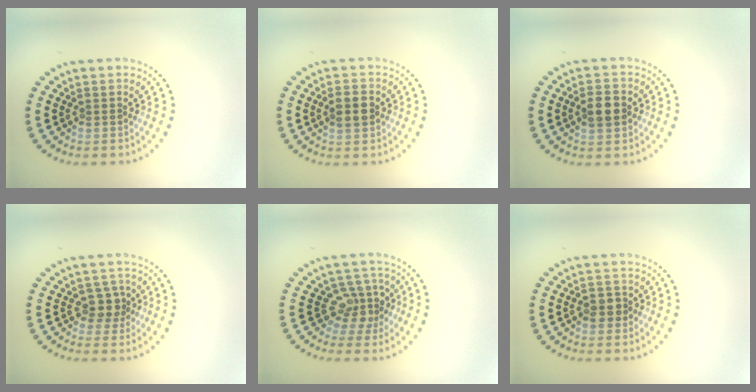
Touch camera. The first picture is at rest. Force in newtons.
{"total": 2.4, "press": 2.4, "slide": 0.1}
{"total": 3.2, "press": 3.2, "slide": 0.1}
{"total": 1.9, "press": 1.6, "slide": 1.1}
{"total": 2.9, "press": 2.2, "slide": 1.8}
{"total": 1.9, "press": 1.8, "slide": 0.3}